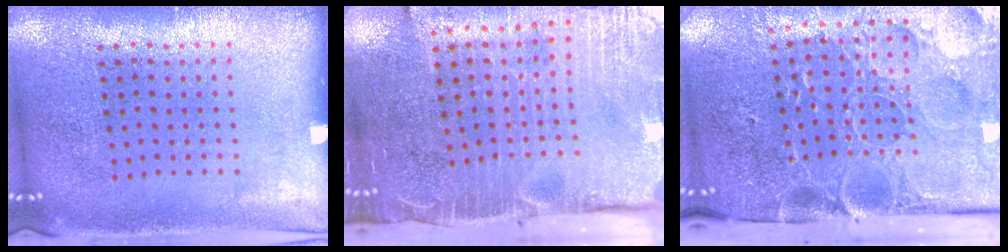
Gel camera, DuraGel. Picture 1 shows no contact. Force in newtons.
{"total": 4.8, "press": 4.0, "slide": 2.7}
{"total": 5.2, "press": 4.1, "slide": 3.3}